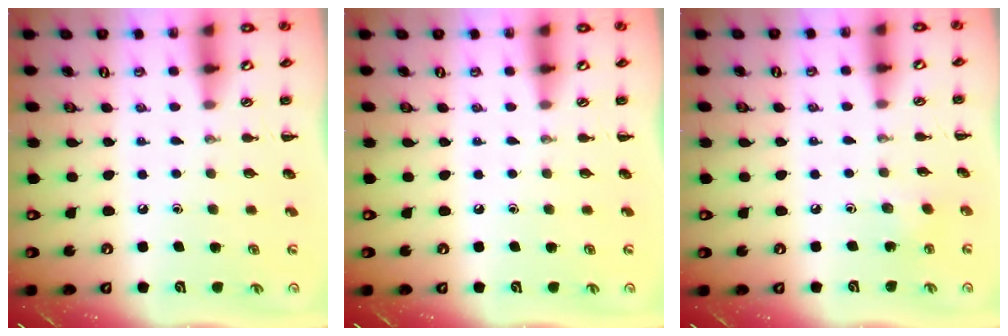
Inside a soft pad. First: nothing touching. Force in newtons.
{"total": 0.0}
{"total": 2.4, "press": 2.3, "slide": 0.8}